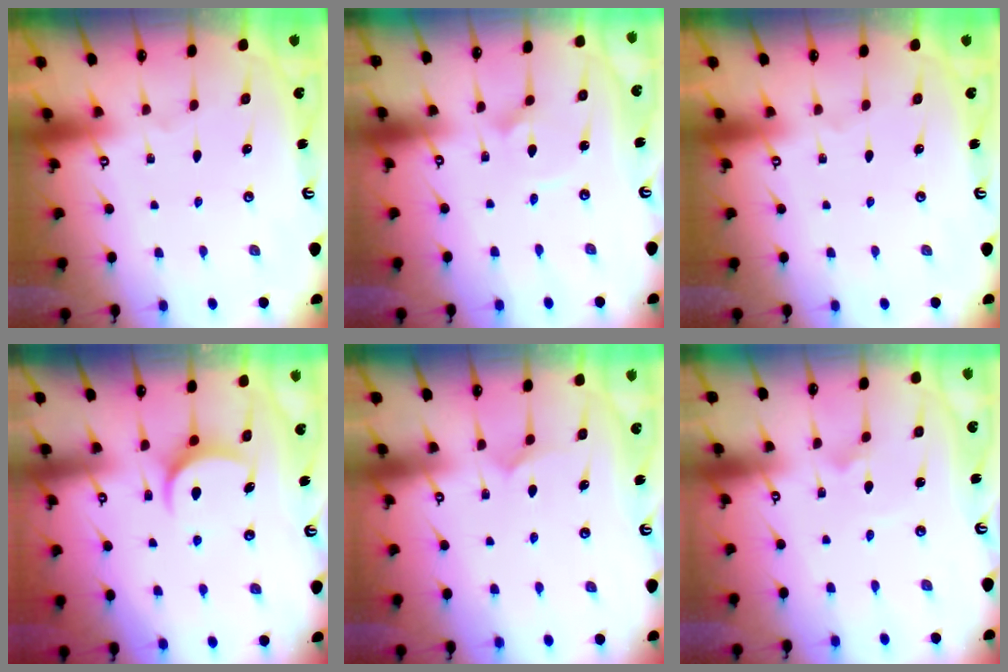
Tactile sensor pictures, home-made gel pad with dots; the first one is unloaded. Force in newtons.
{"total": 2.3, "press": 2.3, "slide": 0.3}
{"total": 0.0}
{"total": 8.0, "press": 7.9, "slide": 0.9}
{"total": 5.6, "press": 5.6, "slide": 0.7}
{"total": 1.5, "press": 1.5, "slide": 0.0}